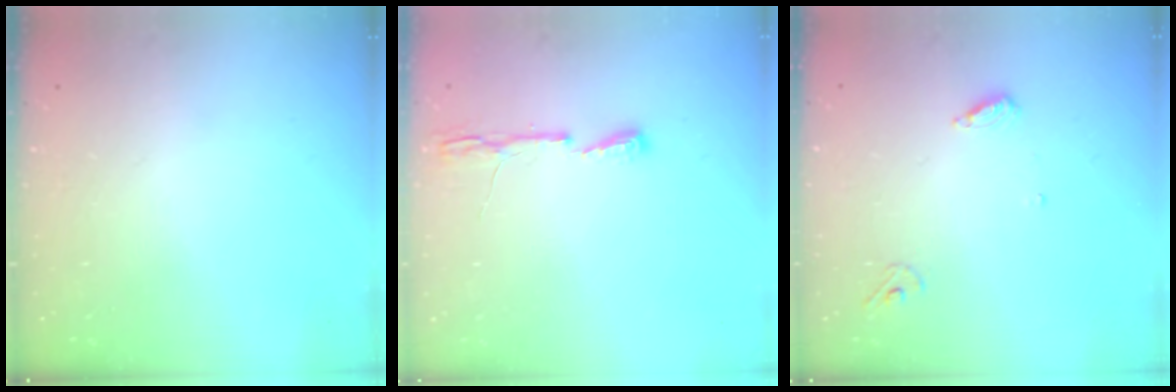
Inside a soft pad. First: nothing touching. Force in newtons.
{"total": 4.3, "press": 4.2, "slide": 0.6}
{"total": 5.9, "press": 5.9, "slide": 0.6}